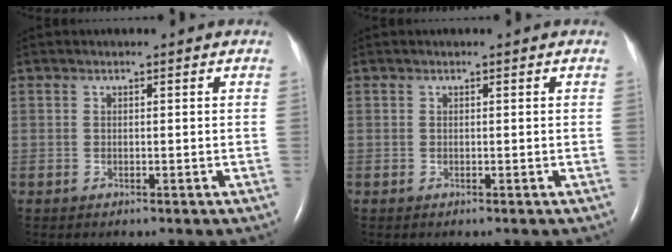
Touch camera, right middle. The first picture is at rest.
{"total": 0.0}